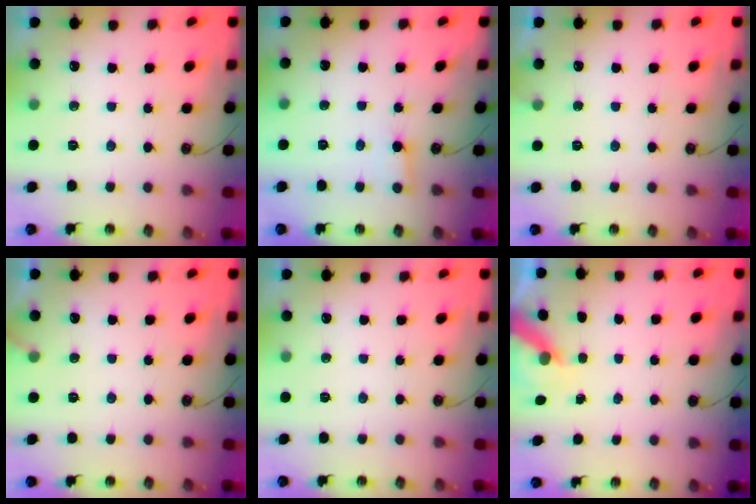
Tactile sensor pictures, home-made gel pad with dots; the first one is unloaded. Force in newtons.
{"total": 3.1, "press": 3.1, "slide": 0.3}
{"total": 4.5, "press": 4.5, "slide": 0.3}
{"total": 2.9, "press": 2.9, "slide": 0.2}
{"total": 0.0}
{"total": 5.4, "press": 5.4, "slide": 0.6}